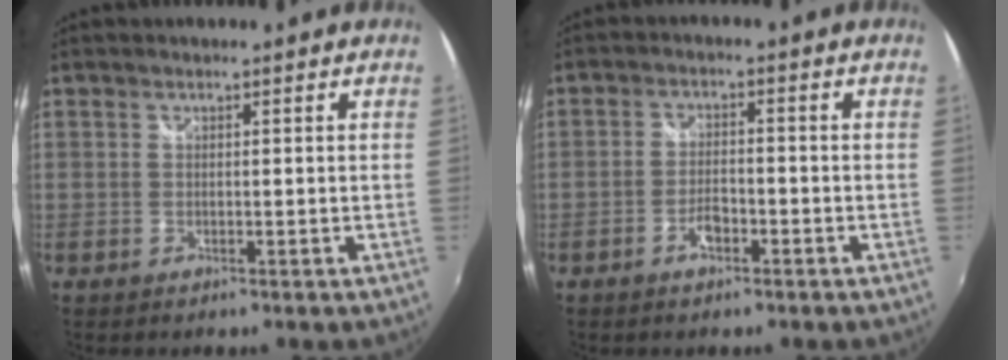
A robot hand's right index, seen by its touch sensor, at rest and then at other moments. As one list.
[{"total": 3.7, "force": [-2.2, 1.5, 2.5], "torque": [-0.058, 0.003, -0.039]}]